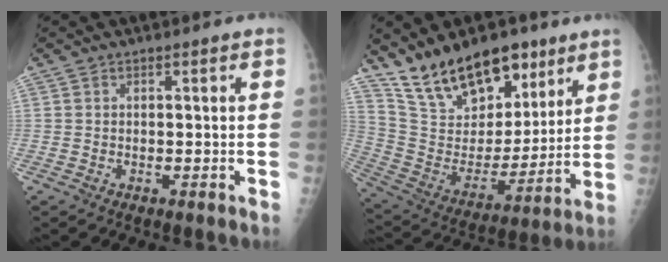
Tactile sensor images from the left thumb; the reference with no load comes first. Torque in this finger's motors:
{"motor_torque": [0.32, 0.65, 1.18, -1.58, 0.13]}